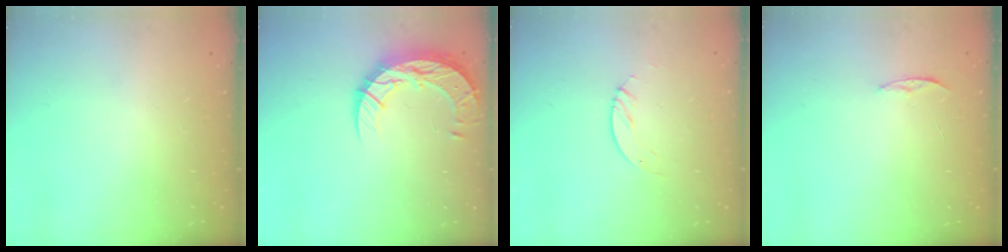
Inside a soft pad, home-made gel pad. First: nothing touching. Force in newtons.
{"total": 15.9, "press": 15.9, "slide": 1.2}
{"total": 3.3, "press": 3.3, "slide": 0.3}
{"total": 3.7, "press": 3.7, "slide": 0.5}